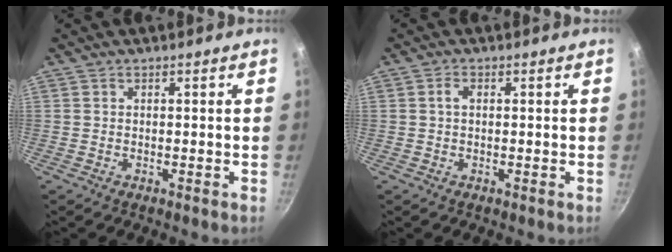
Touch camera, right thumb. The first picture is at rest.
{"total": 1.6, "force": [0.3, 1.0, 1.2], "torque": [-0.022, 0.006, 0.003]}